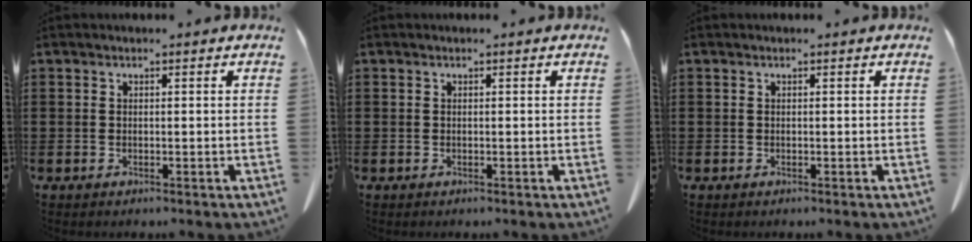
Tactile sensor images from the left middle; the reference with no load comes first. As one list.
[{"total": 0.0}, {"total": 0.0}]